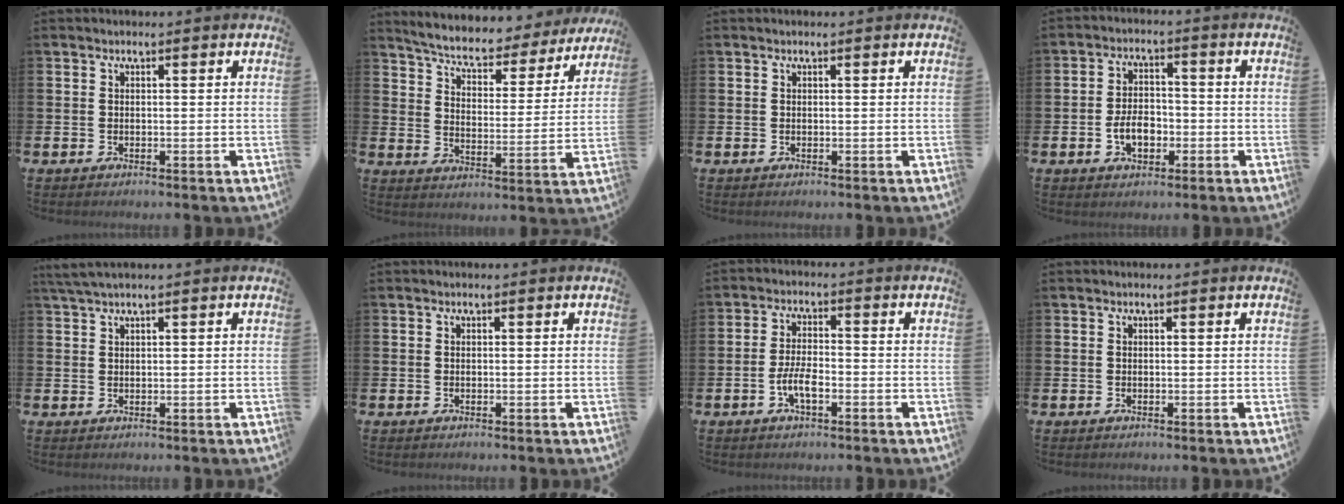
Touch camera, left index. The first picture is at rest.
{"total": 5.9, "force": [5.5, 1.2, 1.6], "torque": [-0.061, -0.045, 0.089]}
{"total": 0.0}
{"total": 4.7, "force": [-1.4, 3.0, 3.3], "torque": [-0.051, 0.005, -0.030]}
{"total": 2.1, "force": [1.6, 0.0, 1.4], "torque": [-0.030, 0.003, 0.029]}
{"total": 0.0}
{"total": 3.9, "force": [-1.5, 1.5, 3.3], "torque": [-0.077, 0.004, -0.030]}
{"total": 0.0}